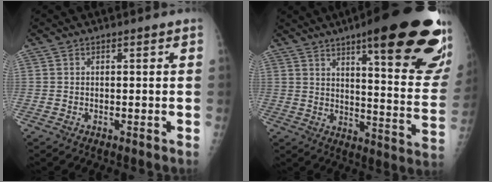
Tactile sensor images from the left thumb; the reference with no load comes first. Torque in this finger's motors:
{"motor_torque": [4.41, 0.60, 2.42, -0.34, 0.50]}